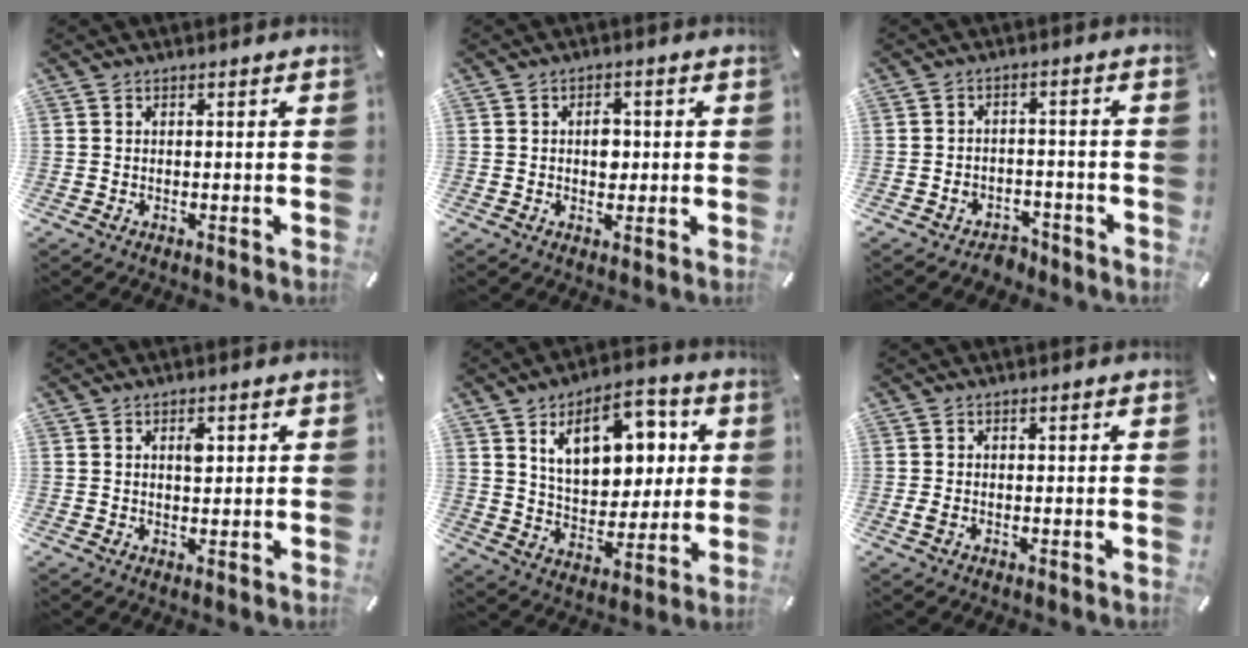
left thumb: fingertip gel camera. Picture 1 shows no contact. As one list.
[{"total": 4.0, "force": [0.1, 2.9, 2.7], "torque": [-0.022, -0.005, -0.008]}, {"total": 4.2, "force": [-3.3, 2.5, 0.9], "torque": [-0.020, 0.016, -0.063]}, {"total": 2.5, "force": [0.8, 1.3, 2.0], "torque": [-0.018, -0.005, 0.007]}, {"total": 15.8, "force": [6.9, 10.0, 10.1], "torque": [-0.157, -0.016, 0.125]}, {"total": 1.1, "force": [-0.3, 0.4, 1.0], "torque": [-0.025, -0.003, -0.007]}]